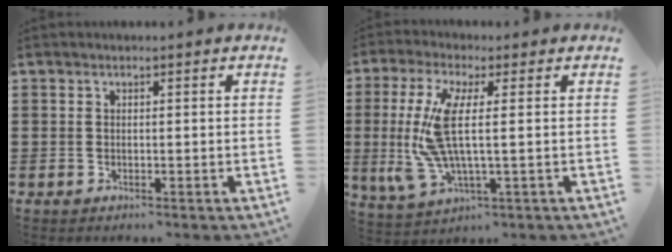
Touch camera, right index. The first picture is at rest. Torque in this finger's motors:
{"motor_torque": [2.14, 0.00, 1.06, 0.21]}